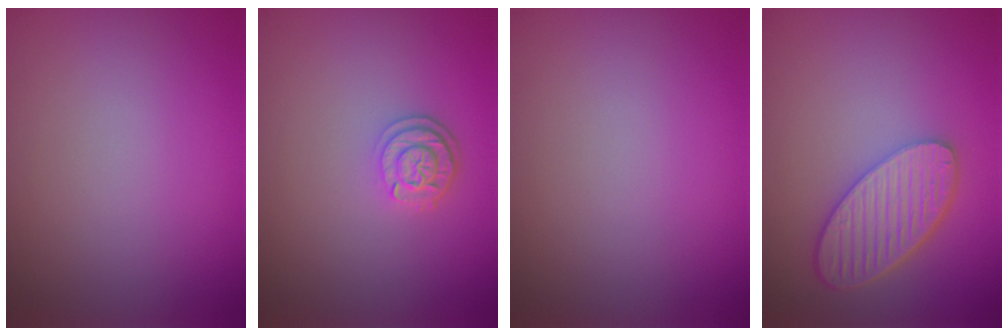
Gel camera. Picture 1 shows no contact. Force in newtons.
{"total": 2.5, "press": 2.1, "slide": 1.3}
{"total": 0.0}
{"total": 5.6, "press": 4.6, "slide": 3.1}